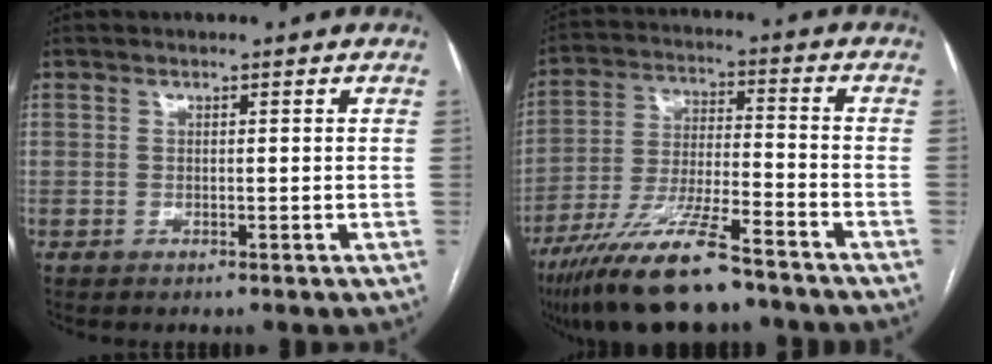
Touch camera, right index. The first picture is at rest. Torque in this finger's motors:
{"motor_torque": [1.09, -1.04, 0.97, 0.21]}